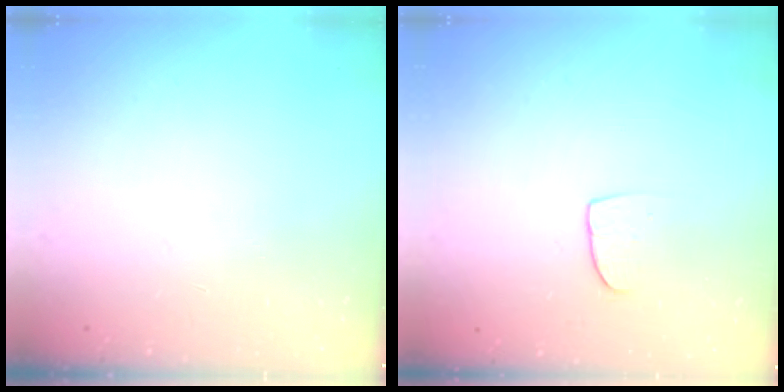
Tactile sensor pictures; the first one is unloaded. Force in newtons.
{"total": 6.4, "press": 6.4, "slide": 0.5}